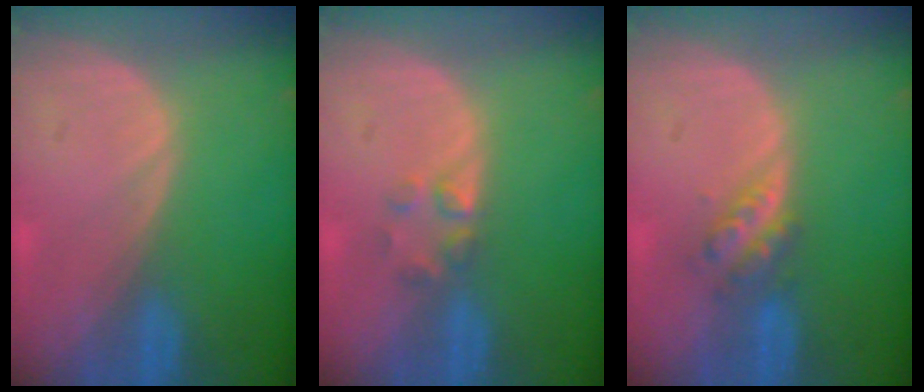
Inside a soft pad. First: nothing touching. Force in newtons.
{"total": 2.2, "press": 2.2, "slide": 0.2}
{"total": 4.1, "press": 3.6, "slide": 2.1}